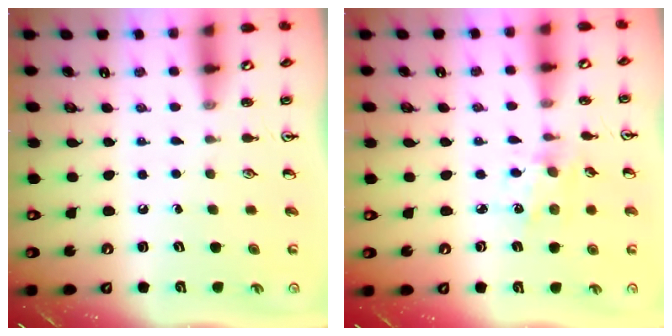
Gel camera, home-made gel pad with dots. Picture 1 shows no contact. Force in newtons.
{"total": 2.0, "press": 2.0, "slide": 0.4}